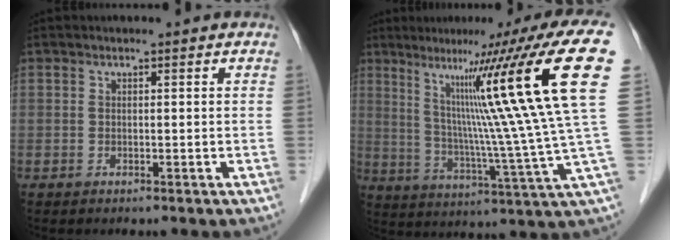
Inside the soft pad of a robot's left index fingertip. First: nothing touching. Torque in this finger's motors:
{"motor_torque": [2.14, 0.00, 1.05, 0.21]}